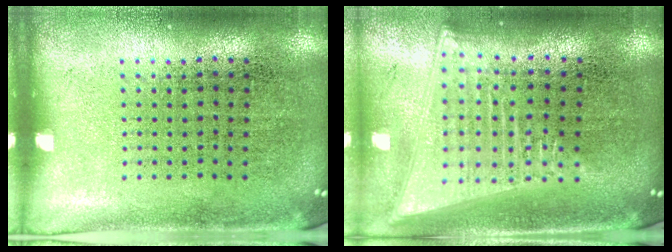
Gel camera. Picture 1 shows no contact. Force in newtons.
{"total": 2.1, "press": 1.8, "slide": 1.1}